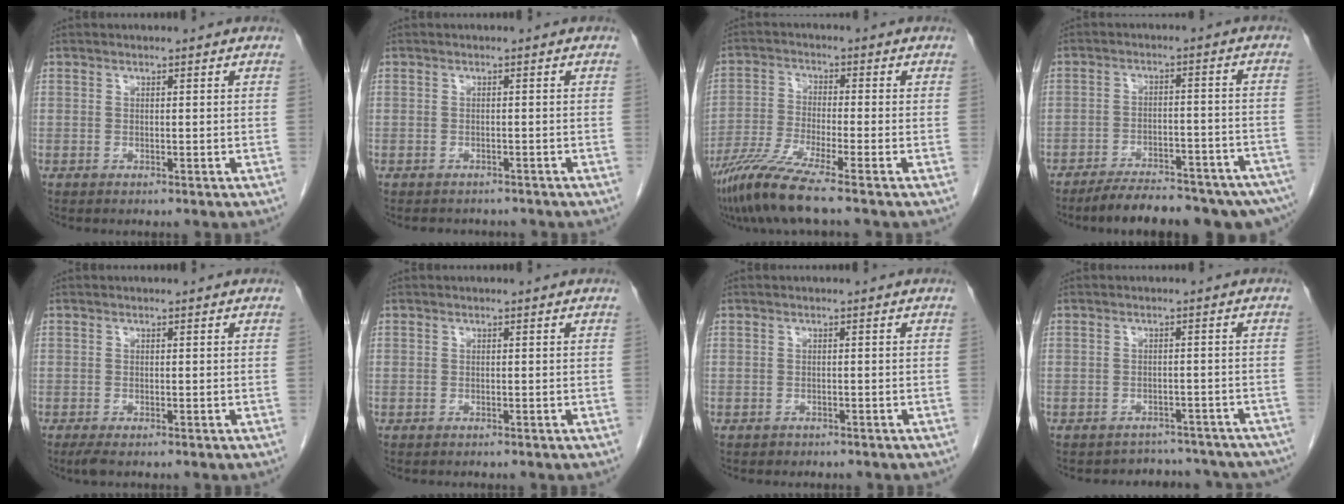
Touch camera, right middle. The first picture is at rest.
{"total": 3.9, "force": [-3.4, 1.6, 0.8], "torque": [-0.012, -0.002, -0.040]}
{"total": 8.5, "force": [-6.4, -1.0, 5.5], "torque": [-0.110, -0.035, -0.125]}
{"total": 18.1, "force": [-15.2, 3.6, 9.1], "torque": [-0.089, 0.009, -0.201]}
{"total": 1.7, "force": [-1.2, 0.4, 1.1], "torque": [-0.024, -0.006, -0.020]}
{"total": 0.0}
{"total": 1.5, "force": [-1.3, 0.8, 0.4], "torque": [-0.019, 0.000, -0.012]}
{"total": 10.4, "force": [-9.3, 4.7, 0.8], "torque": [0.001, 0.025, -0.094]}